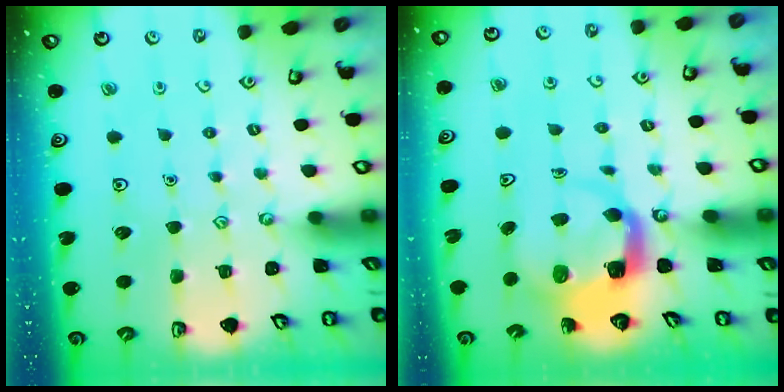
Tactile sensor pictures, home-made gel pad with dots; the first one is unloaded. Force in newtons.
{"total": 4.6, "press": 4.6, "slide": 0.5}